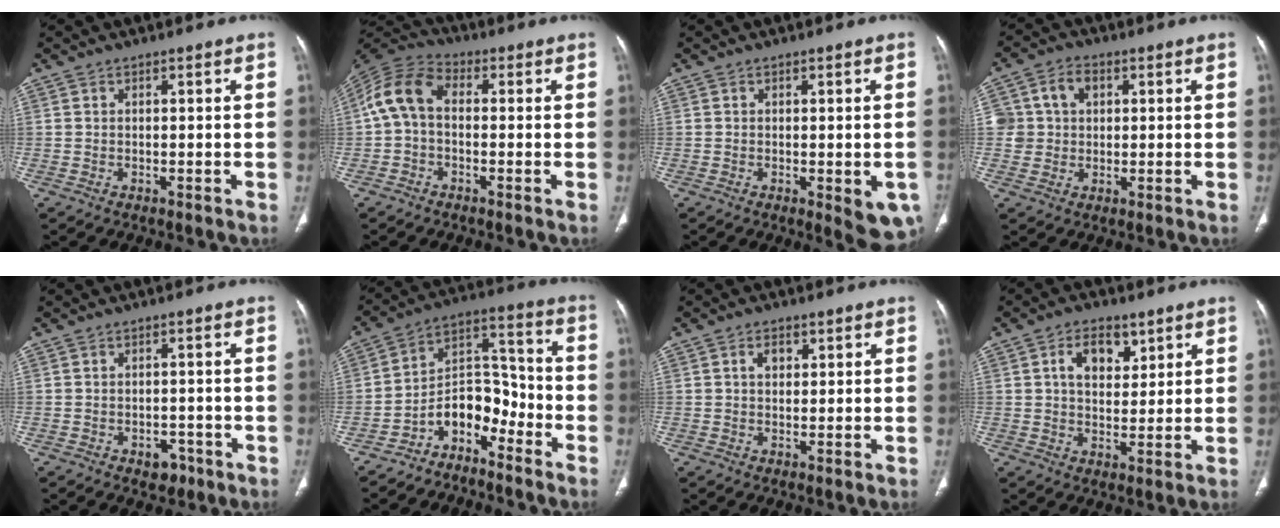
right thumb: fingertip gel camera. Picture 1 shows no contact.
{"total": 9.1, "force": [0.1, 6.1, 6.8], "torque": [-0.129, 0.027, -0.014]}
{"total": 6.6, "force": [-1.9, 2.6, 5.8], "torque": [-0.055, -0.010, -0.019]}
{"total": 7.2, "force": [1.8, 6.2, 3.3], "torque": [-0.039, 0.009, 0.036]}
{"total": 3.2, "force": [-1.7, 2.3, 1.4], "torque": [-0.004, 0.010, -0.017]}
{"total": 9.6, "force": [-6.3, 5.6, 4.5], "torque": [-0.047, 0.095, -0.123]}
{"total": 2.9, "force": [1.1, 2.0, 1.8], "torque": [-0.020, -0.002, 0.018]}
{"total": 7.5, "force": [3.3, 4.7, 4.8], "torque": [-0.053, -0.016, 0.053]}